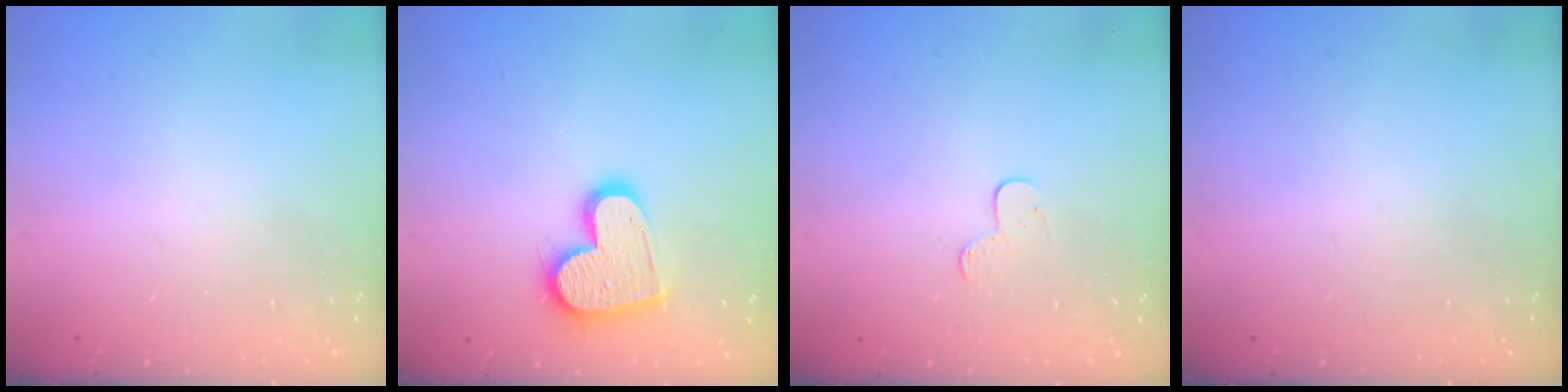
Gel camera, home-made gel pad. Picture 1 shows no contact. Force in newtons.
{"total": 15.2, "press": 15.2, "slide": 0.9}
{"total": 4.5, "press": 4.5, "slide": 0.2}
{"total": 0.0}